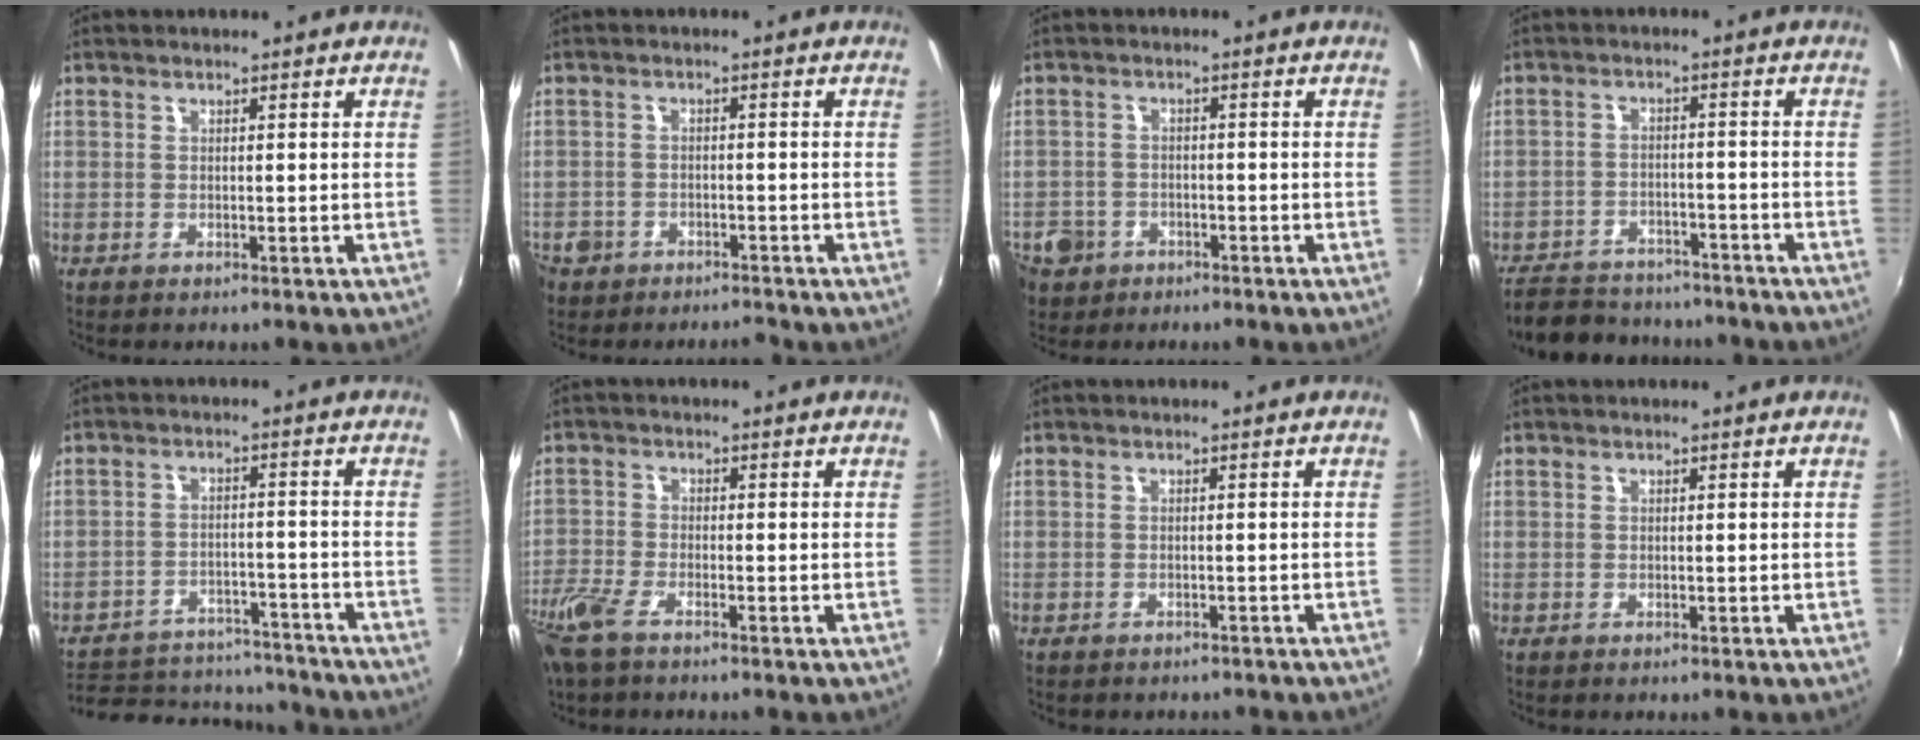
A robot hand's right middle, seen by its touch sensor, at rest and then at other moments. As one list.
[{"total": 4.7, "force": [-3.4, 3.1, 1.0], "torque": [-0.042, 0.000, -0.061]}, {"total": 7.6, "force": [-3.7, 6.3, 2.3], "torque": [-0.078, 0.006, -0.055]}, {"total": 14.9, "force": [-12.9, 5.4, 5.3], "torque": [-0.130, -0.003, -0.187]}, {"total": 19.4, "force": [-16.4, 7.8, 6.9], "torque": [-0.159, 0.016, -0.210]}, {"total": 7.0, "force": [-5.0, 2.3, 4.3], "torque": [-0.115, -0.019, -0.105]}, {"total": 2.9, "force": [-2.6, 1.0, 0.8], "torque": [-0.018, -0.012, -0.031]}, {"total": 0.0}]